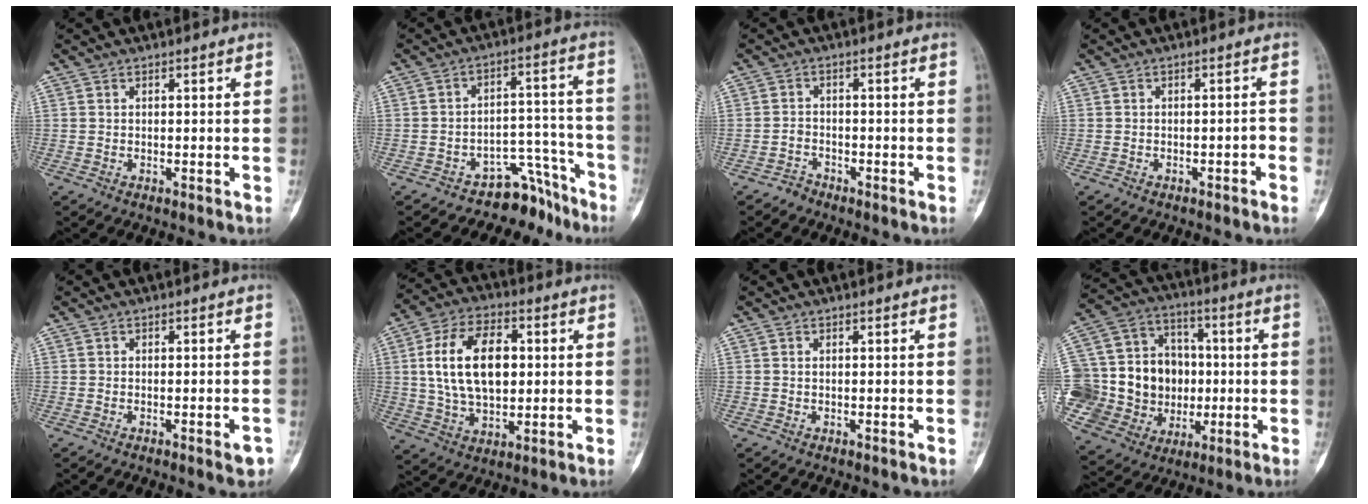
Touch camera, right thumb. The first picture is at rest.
{"total": 8.6, "force": [-7.5, 4.3, 0.6], "torque": [0.040, 0.127, -0.113]}
{"total": 2.3, "force": [-1.9, 1.3, -0.3], "torque": [0.009, 0.009, -0.038]}
{"total": 1.7, "force": [-1.0, 1.0, 0.9], "torque": [-0.007, 0.017, -0.014]}
{"total": 2.3, "force": [-1.2, 0.9, 1.8], "torque": [-0.014, 0.010, -0.014]}
{"total": 16.7, "force": [2.3, 10.2, 13.0], "torque": [-0.208, 0.005, 0.042]}
{"total": 0.0}
{"total": 27.5, "force": [-2.1, 22.6, 15.5], "torque": [-0.312, 0.056, -0.015]}